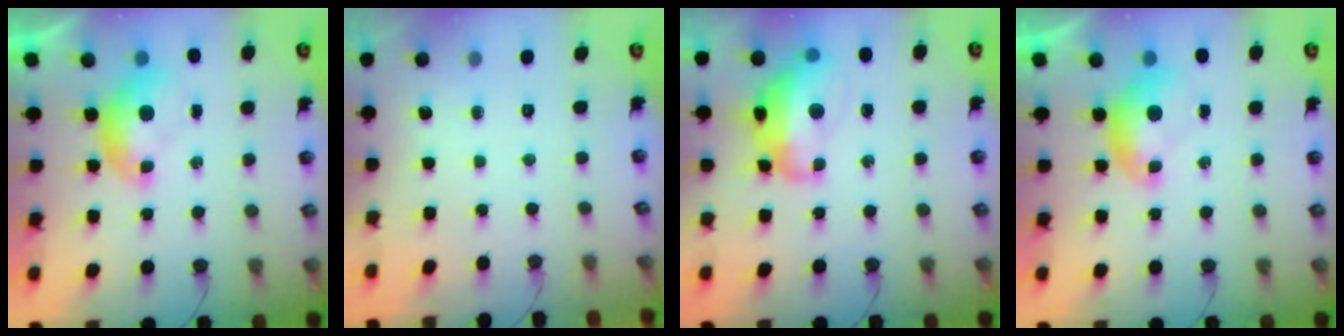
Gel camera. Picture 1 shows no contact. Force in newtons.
{"total": 0.0}
{"total": 7.6, "press": 7.5, "slide": 1.2}
{"total": 0.0}